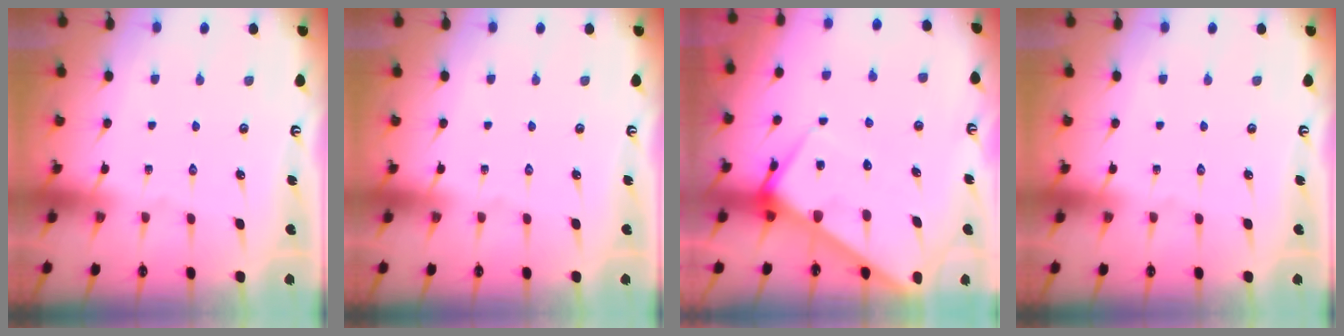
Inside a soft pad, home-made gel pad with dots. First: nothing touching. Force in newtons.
{"total": 0.0}
{"total": 6.7, "press": 6.6, "slide": 0.6}
{"total": 0.0}